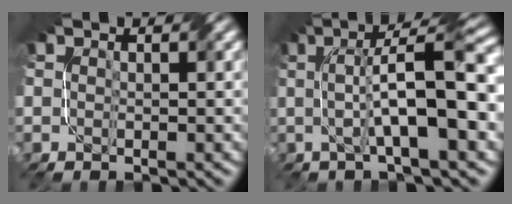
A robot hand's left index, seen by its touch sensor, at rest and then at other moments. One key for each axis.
{"total": 9.9, "fx": 0.7, "fy": 2.2, "fz": 9.6, "tx": -0.138, "ty": 0.012, "tz": 0.010}